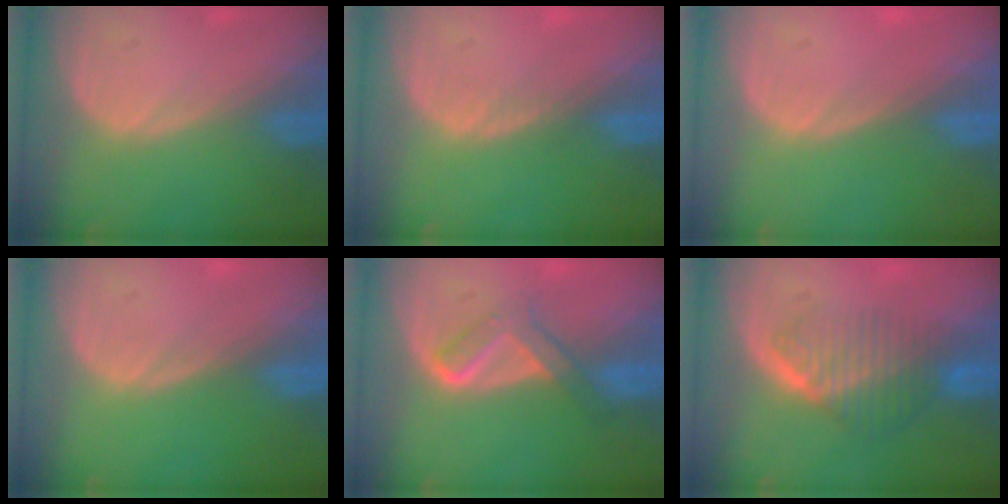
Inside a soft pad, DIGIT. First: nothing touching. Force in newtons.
{"total": 0.5, "press": 0.5, "slide": 0.1}
{"total": 0.6, "press": 0.1, "slide": 0.6}
{"total": 0.0}
{"total": 4.6, "press": 4.5, "slide": 0.6}
{"total": 6.6, "press": 6.0, "slide": 2.7}